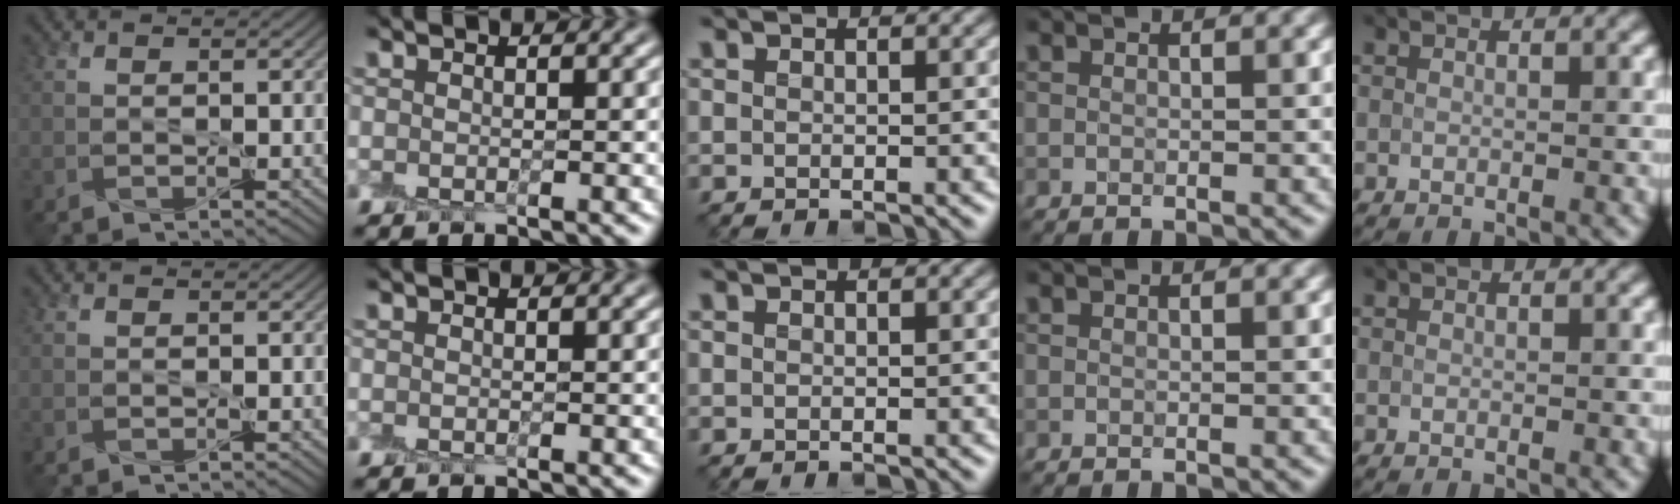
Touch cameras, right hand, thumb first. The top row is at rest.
{}